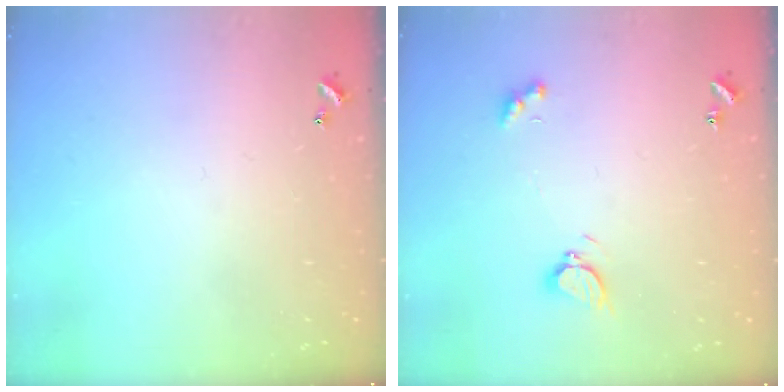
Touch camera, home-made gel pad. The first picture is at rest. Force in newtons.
{"total": 3.2, "press": 3.1, "slide": 0.8}